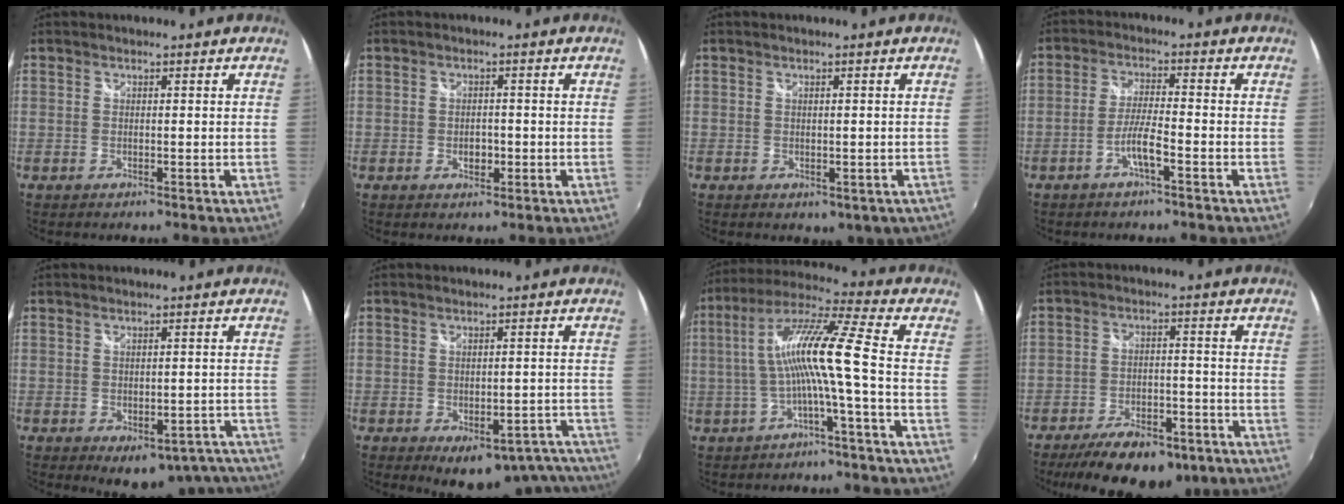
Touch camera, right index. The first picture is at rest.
{"total": 2.4, "force": [-0.6, 1.9, 1.4], "torque": [-0.023, -0.001, -0.010]}
{"total": 2.7, "force": [-0.9, 2.0, 1.6], "torque": [-0.025, -0.007, -0.005]}
{"total": 4.6, "force": [-2.5, 0.3, 3.8], "torque": [-0.081, 0.001, -0.047]}
{"total": 13.0, "force": [-9.9, 6.6, 5.2], "torque": [-0.062, 0.015, -0.095]}
{"total": 14.7, "force": [-11.4, 6.8, 6.2], "torque": [-0.072, 0.017, -0.114]}
{"total": 11.8, "force": [-2.1, -0.9, 11.5], "torque": [-0.221, 0.013, -0.035]}
{"total": 16.6, "force": [-11.8, 7.6, 8.9], "torque": [-0.179, -0.006, -0.163]}